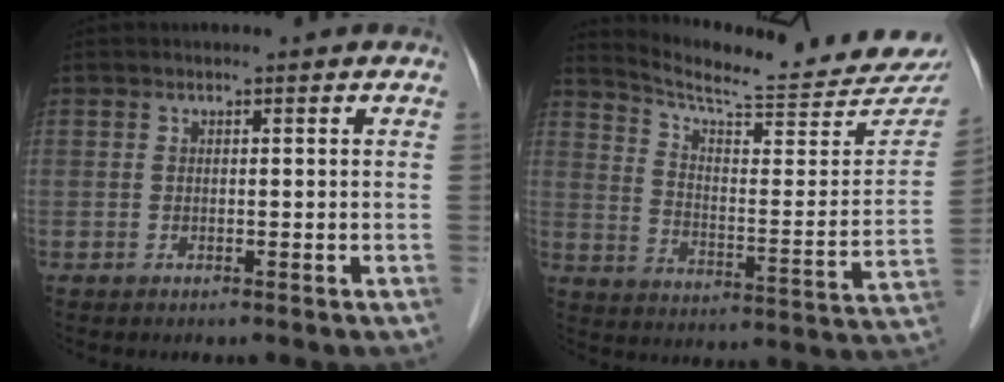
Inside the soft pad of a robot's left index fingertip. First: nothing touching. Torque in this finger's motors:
{"motor_torque": [-0.09, -1.47, 0.02, 0.01]}